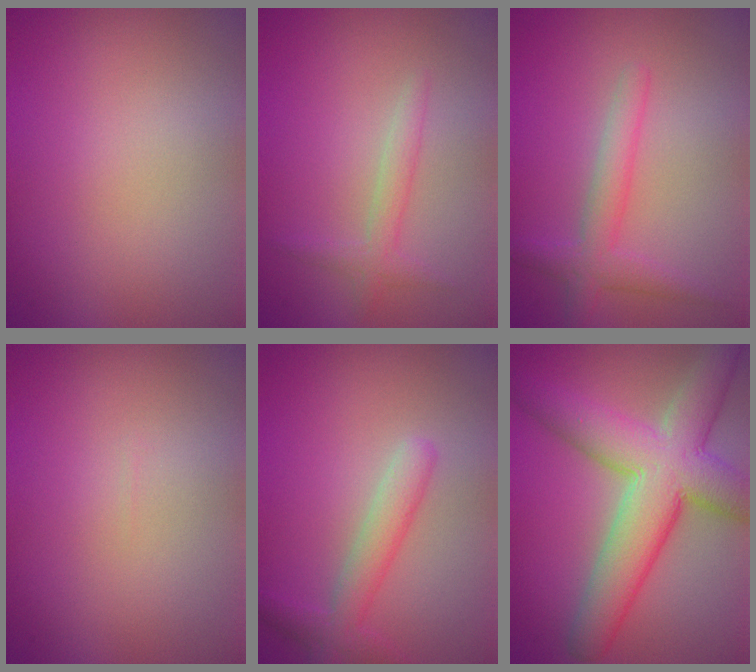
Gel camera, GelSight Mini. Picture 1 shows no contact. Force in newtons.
{"total": 1.7, "press": 1.7, "slide": 0.1}
{"total": 2.8, "press": 2.7, "slide": 0.2}
{"total": 0.0}
{"total": 2.9, "press": 2.9, "slide": 0.1}
{"total": 9.4, "press": 9.4, "slide": 0.5}